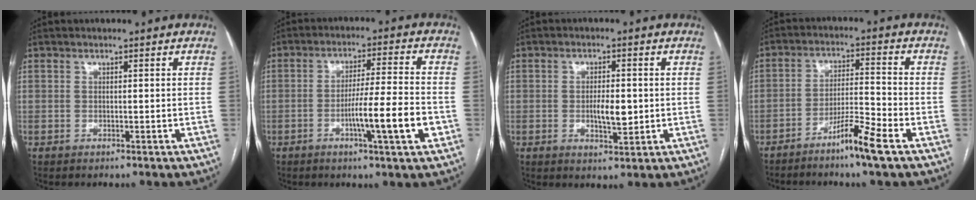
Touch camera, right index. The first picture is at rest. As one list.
[{"total": 10.0, "force": [-3.2, -0.3, 9.4], "torque": [-0.157, -0.005, -0.056]}, {"total": 4.5, "force": [-0.4, 1.5, 4.2], "torque": [-0.073, -0.003, -0.003]}, {"total": 7.2, "force": [-4.8, -0.8, 5.3], "torque": [-0.092, -0.009, -0.094]}]